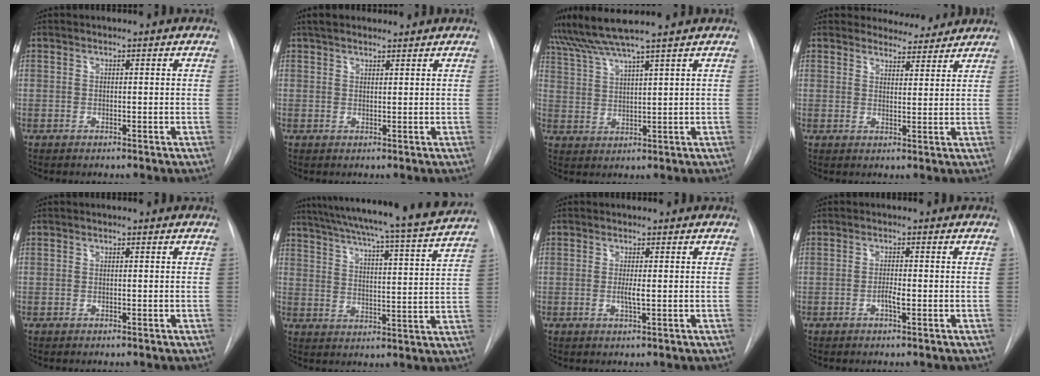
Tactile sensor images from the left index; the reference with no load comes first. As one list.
[{"total": 4.3, "force": [3.5, 1.5, 1.9], "torque": [-0.025, 0.025, 0.057]}, {"total": 6.5, "force": [5.6, -1.5, 2.9], "torque": [-0.065, 0.010, 0.109]}, {"total": 4.9, "force": [4.6, 1.5, 0.0], "torque": [0.005, -0.006, 0.054]}, {"total": 0.0}, {"total": 23.8, "force": [21.5, -0.4, 10.4], "torque": [-0.172, -0.043, 0.281]}, {"total": 1.4, "force": [-0.3, 0.0, 1.4], "torque": [-0.031, -0.006, -0.007]}, {"total": 1.6, "force": [-0.9, 0.2, 1.3], "torque": [-0.024, -0.002, -0.019]}]